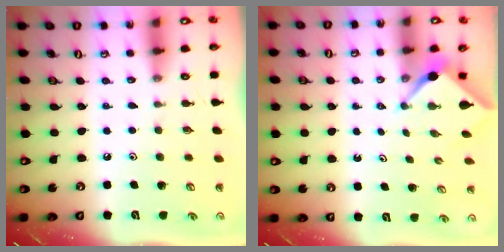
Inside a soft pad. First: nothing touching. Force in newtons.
{"total": 2.3, "press": 2.3, "slide": 0.2}